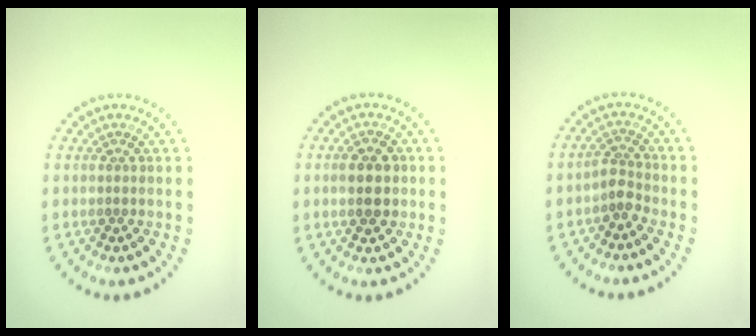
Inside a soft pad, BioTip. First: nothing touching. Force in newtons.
{"total": 3.2, "press": 3.2, "slide": 0.2}
{"total": 1.8, "press": 1.3, "slide": 1.3}